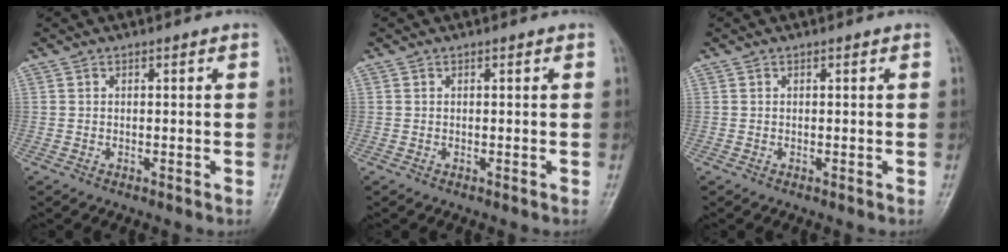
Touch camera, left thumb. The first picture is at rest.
{"total": 0.0}
{"total": 0.0}